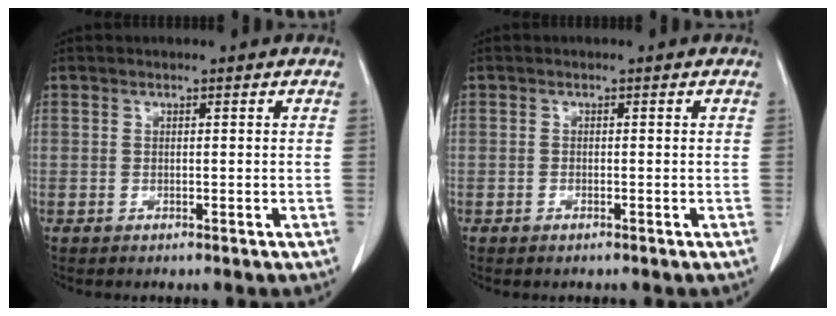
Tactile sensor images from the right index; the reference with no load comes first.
{"total": 0.7, "force": [-0.5, 0.3, 0.4], "torque": [-0.010, -0.001, -0.006]}